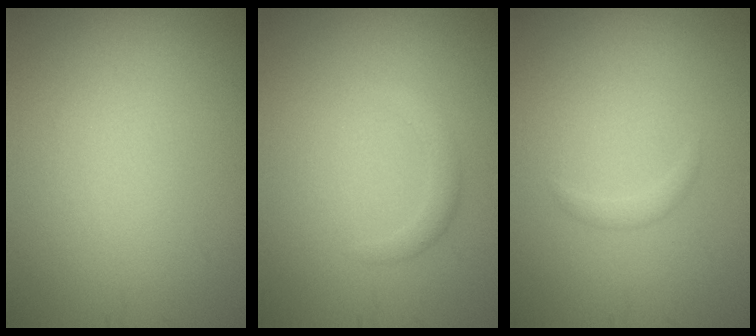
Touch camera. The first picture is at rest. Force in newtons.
{"total": 1.3, "press": 1.3, "slide": 0.1}
{"total": 0.8, "press": 0.8, "slide": 0.1}